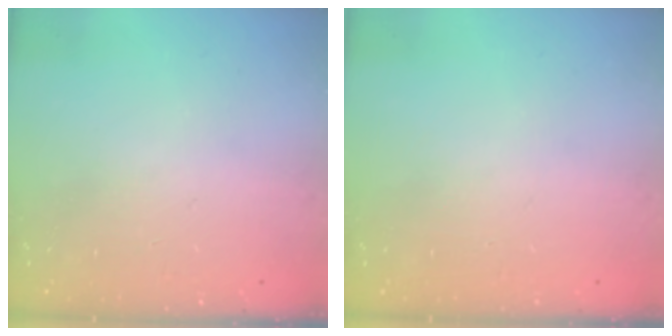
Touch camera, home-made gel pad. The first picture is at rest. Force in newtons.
{"total": 0.0}